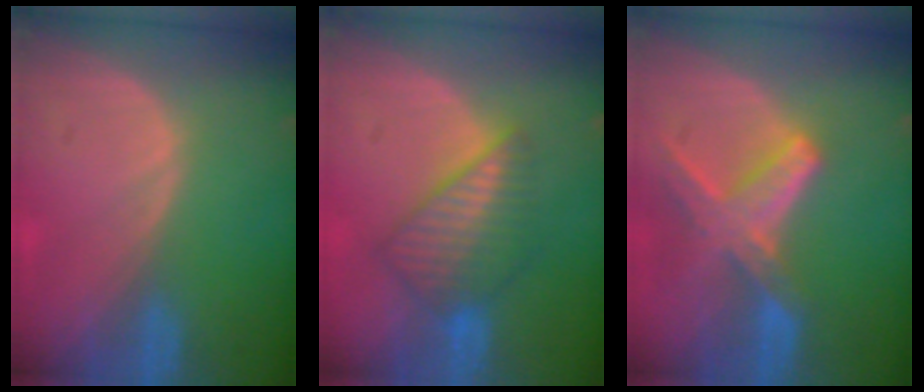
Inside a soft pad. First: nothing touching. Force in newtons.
{"total": 6.6, "press": 6.5, "slide": 1.2}
{"total": 8.3, "press": 7.3, "slide": 4.0}